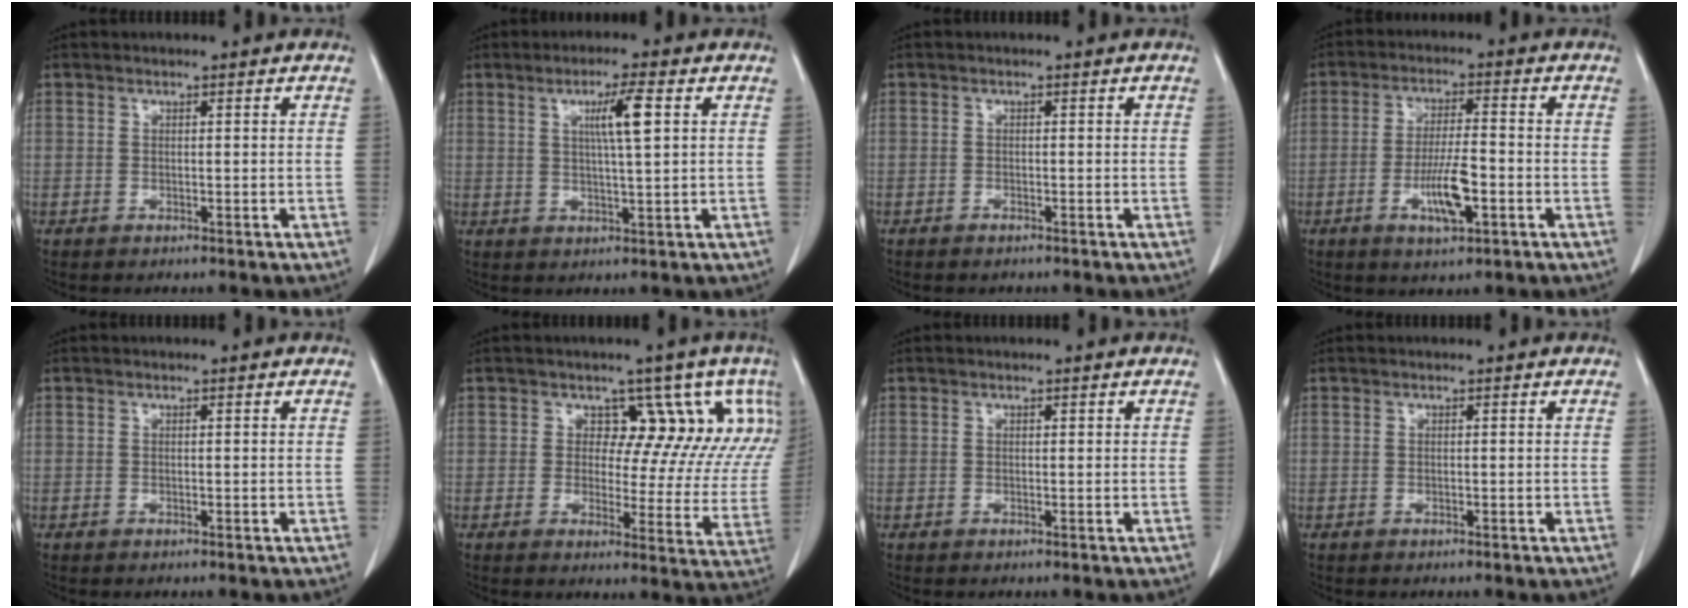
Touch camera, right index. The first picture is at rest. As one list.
[{"total": 5.5, "force": [1.7, -0.2, 5.3], "torque": [-0.090, -0.001, 0.029]}, {"total": 0.7, "force": [-0.6, 0.3, 0.2], "torque": [-0.008, -0.001, -0.009]}, {"total": 7.3, "force": [-2.6, 1.3, 6.7], "torque": [-0.128, -0.004, -0.044]}, {"total": 0.0}, {"total": 11.1, "force": [6.7, 7.3, 5.0], "torque": [-0.027, -0.005, 0.047]}, {"total": 0.0}, {"total": 0.0}]